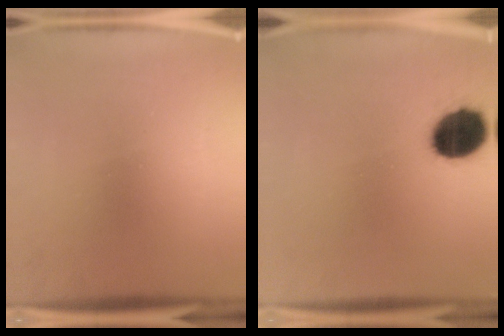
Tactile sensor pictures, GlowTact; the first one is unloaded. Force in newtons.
{"total": 13.3}